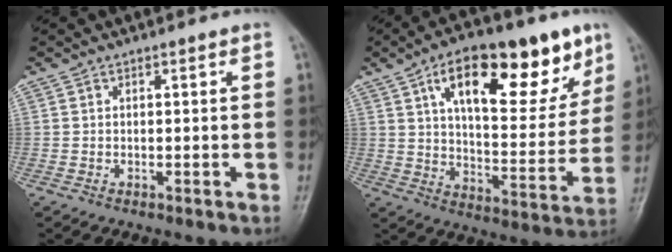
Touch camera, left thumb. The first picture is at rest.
{"total": 23.6, "force": [12.3, 10.2, 17.3], "torque": [-0.211, -0.025, 0.193]}